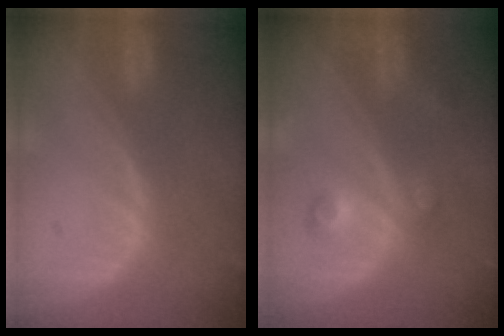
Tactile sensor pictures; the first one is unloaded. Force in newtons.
{"total": 3.8, "press": 3.5, "slide": 1.4}